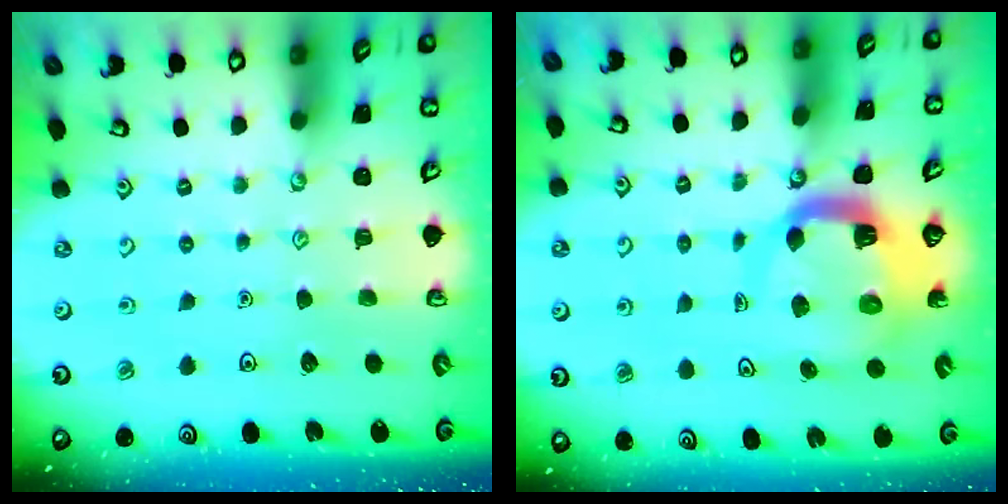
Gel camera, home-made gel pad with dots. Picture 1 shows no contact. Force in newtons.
{"total": 9.4, "press": 9.4, "slide": 1.3}